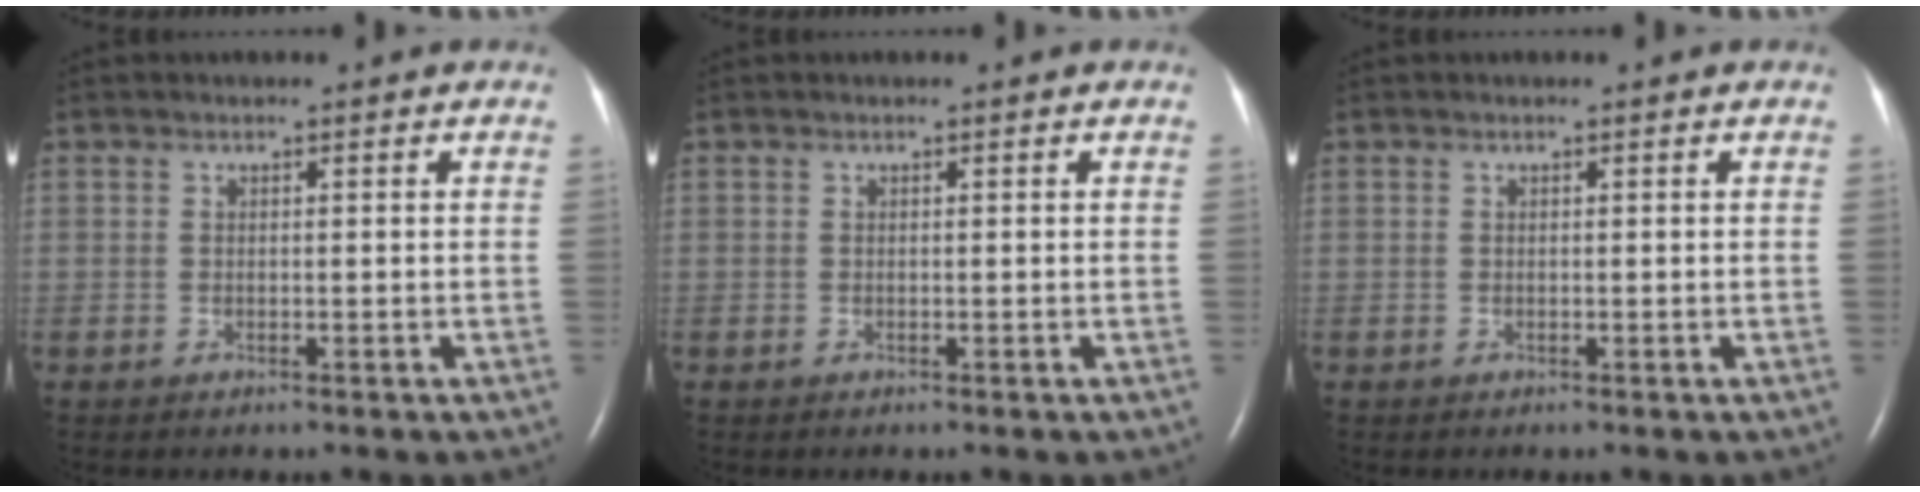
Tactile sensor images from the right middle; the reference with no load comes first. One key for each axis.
{"total": 0.0}
{"total": 0.0}